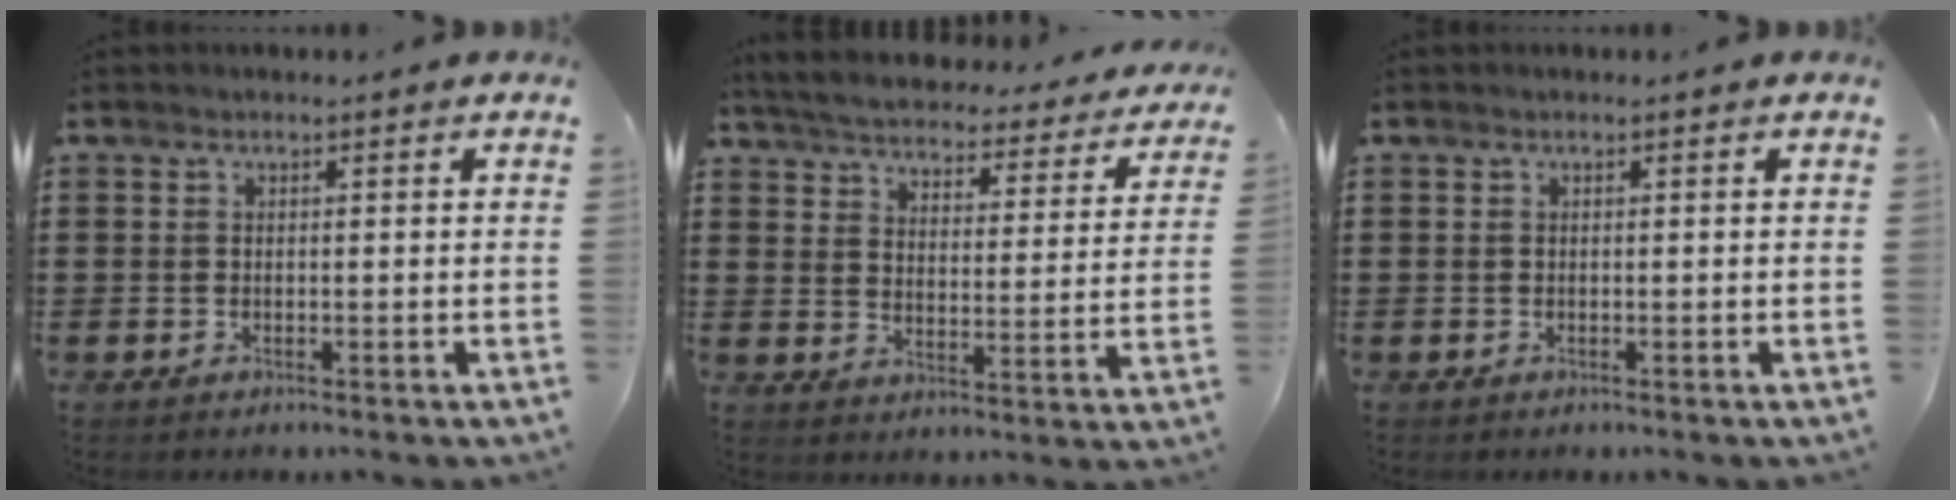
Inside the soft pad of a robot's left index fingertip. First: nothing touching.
{"total": 4.1, "force": [4.1, 0.0, 0.7], "torque": [-0.038, -0.036, 0.064]}
{"total": 0.0}